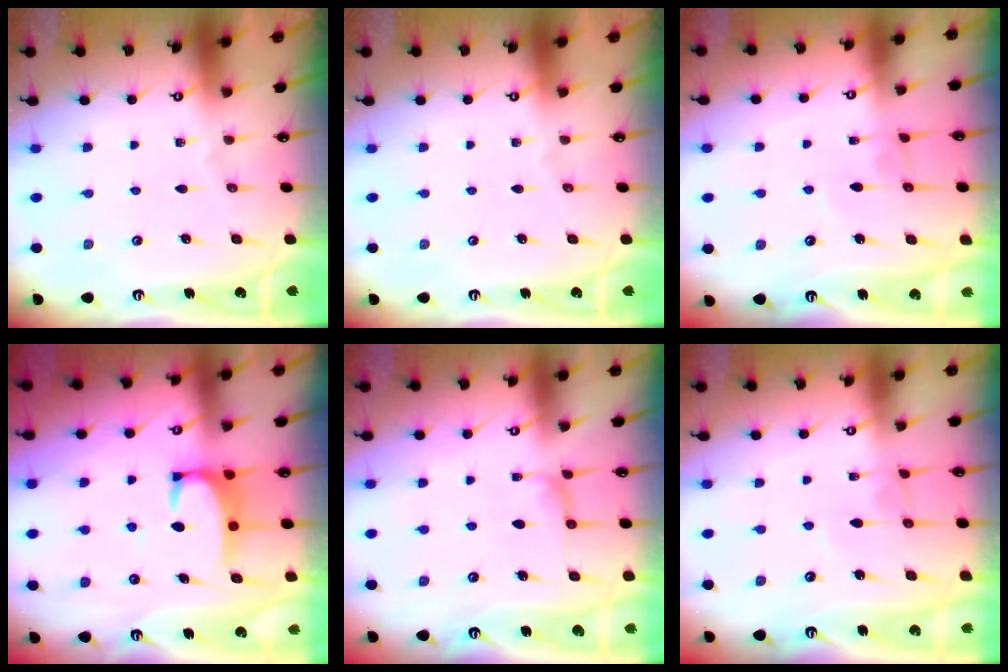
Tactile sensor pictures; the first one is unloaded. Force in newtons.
{"total": 0.0}
{"total": 1.1, "press": 1.1, "slide": 0.2}
{"total": 3.6, "press": 3.5, "slide": 0.9}
{"total": 1.9, "press": 1.7, "slide": 0.8}
{"total": 1.1, "press": 1.1, "slide": 0.2}